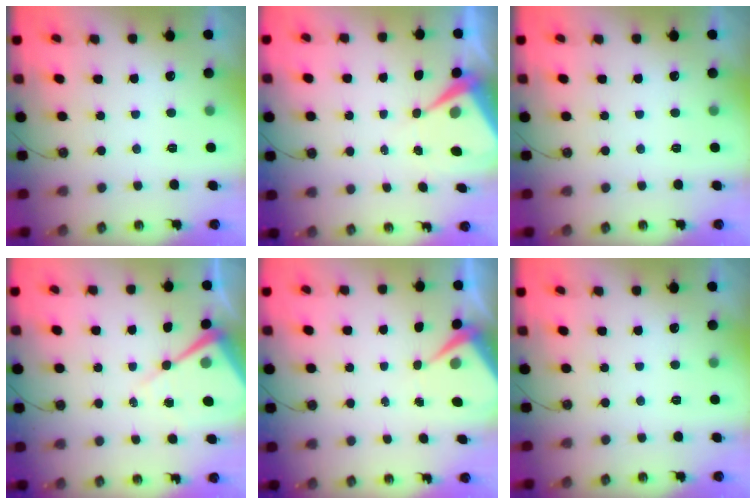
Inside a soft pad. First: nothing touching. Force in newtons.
{"total": 7.3, "press": 7.3, "slide": 0.7}
{"total": 0.0}
{"total": 10.5, "press": 10.4, "slide": 1.0}
{"total": 6.1, "press": 6.0, "slide": 0.9}
{"total": 0.0}